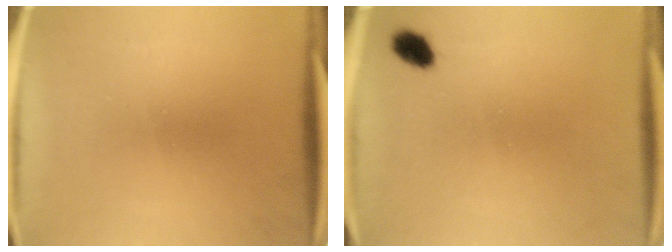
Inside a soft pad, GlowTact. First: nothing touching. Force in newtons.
{"total": 3.0}